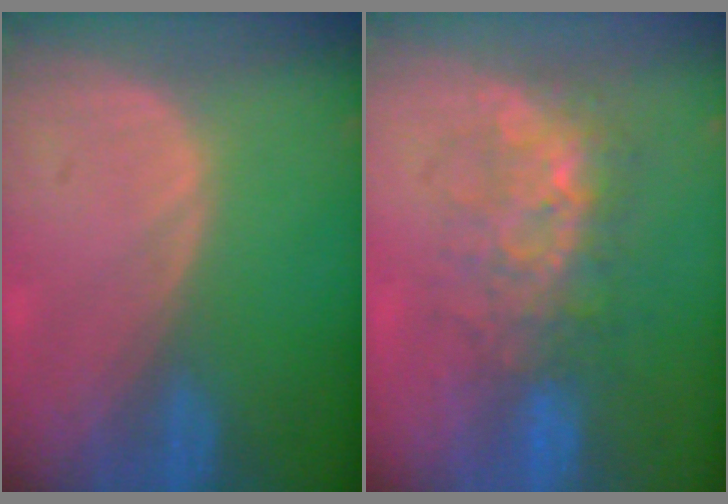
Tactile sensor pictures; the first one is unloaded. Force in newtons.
{"total": 7.9, "press": 7.5, "slide": 2.7}